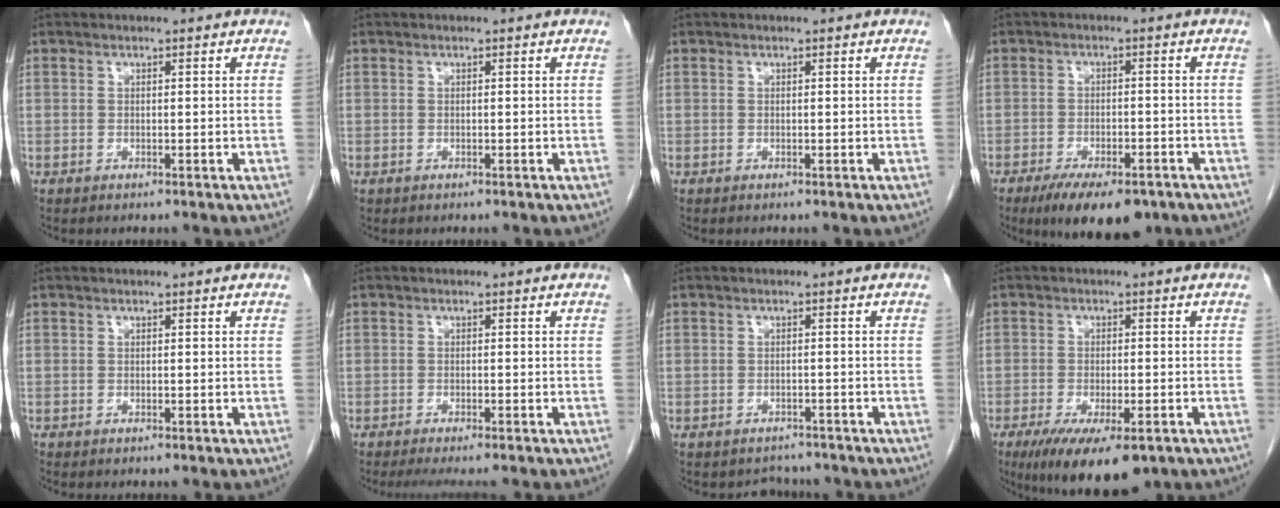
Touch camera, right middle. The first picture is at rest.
{"total": 0.0}
{"total": 0.0}
{"total": 10.5, "force": [-7.5, 3.6, 6.4], "torque": [-0.094, -0.010, -0.110]}
{"total": 0.0}
{"total": 5.6, "force": [-4.7, 0.6, 3.0], "torque": [-0.035, -0.011, -0.069]}
{"total": 2.9, "force": [-2.5, 1.3, -0.3], "torque": [-0.001, 0.005, -0.035]}
{"total": 11.1, "force": [-7.1, 3.4, 7.8], "torque": [-0.128, -0.021, -0.106]}